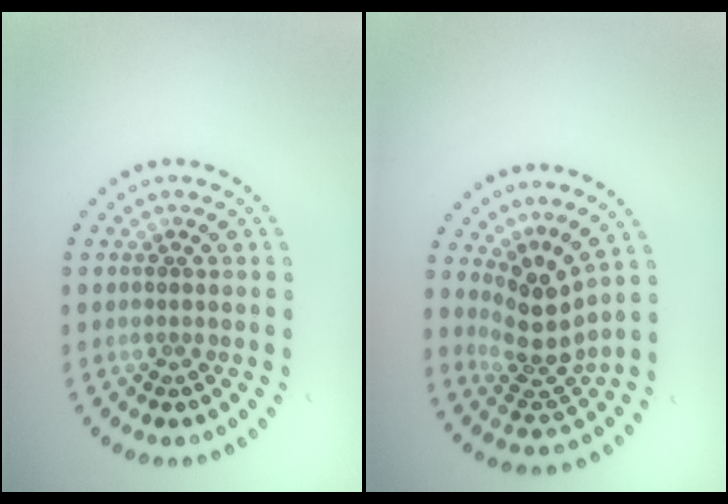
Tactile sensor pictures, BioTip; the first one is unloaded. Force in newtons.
{"total": 3.7, "press": 2.6, "slide": 2.6}